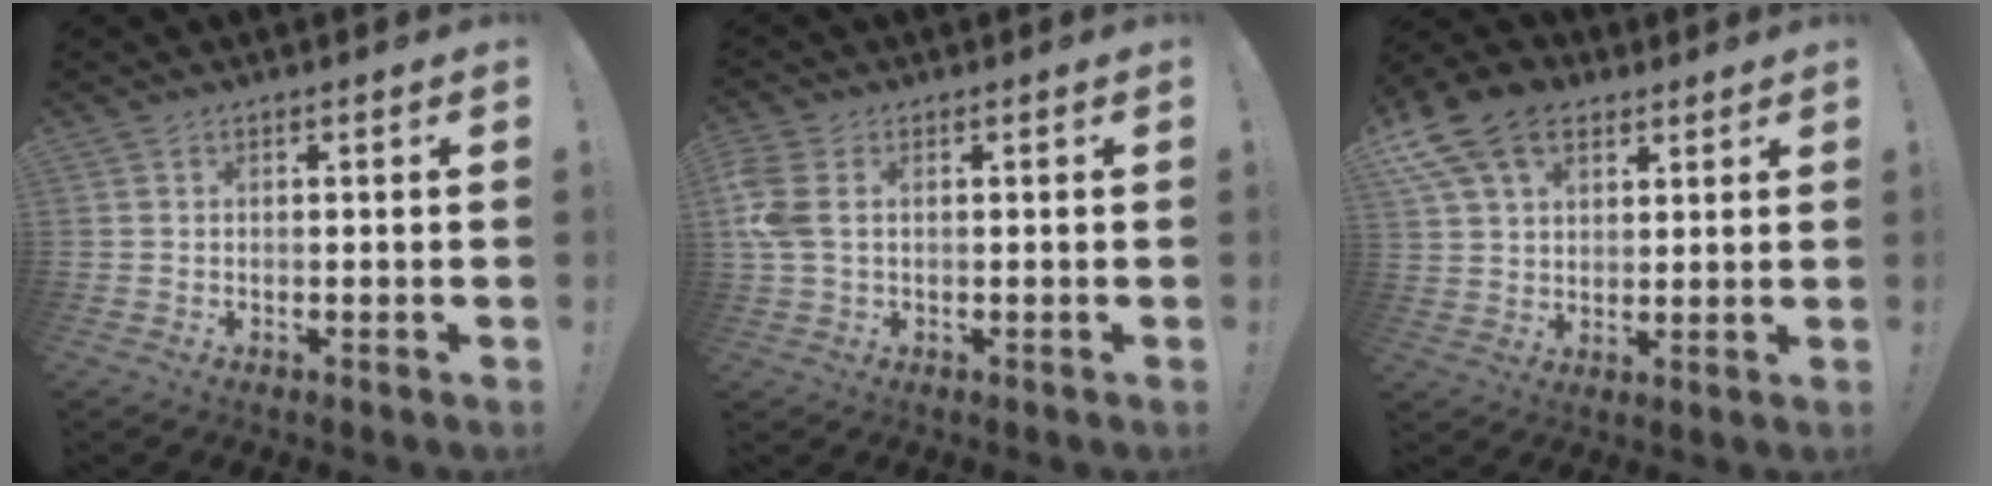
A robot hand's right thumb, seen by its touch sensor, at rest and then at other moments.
{"total": 6.4, "force": [1.2, 4.3, 4.7], "torque": [-0.116, 0.001, 0.024]}
{"total": 14.9, "force": [7.7, 10.0, 7.9], "torque": [-0.142, -0.031, 0.147]}